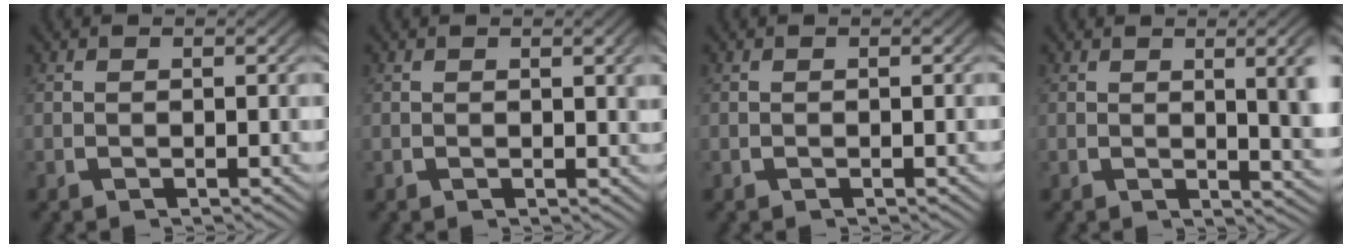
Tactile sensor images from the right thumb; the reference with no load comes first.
{"total": 0.6, "force": [0.4, 0.0, 0.5], "torque": [-0.002, -0.002, 0.009]}
{"total": 0.0}
{"total": 4.4, "force": [0.7, 1.2, 4.2], "torque": [-0.042, -0.003, 0.014]}